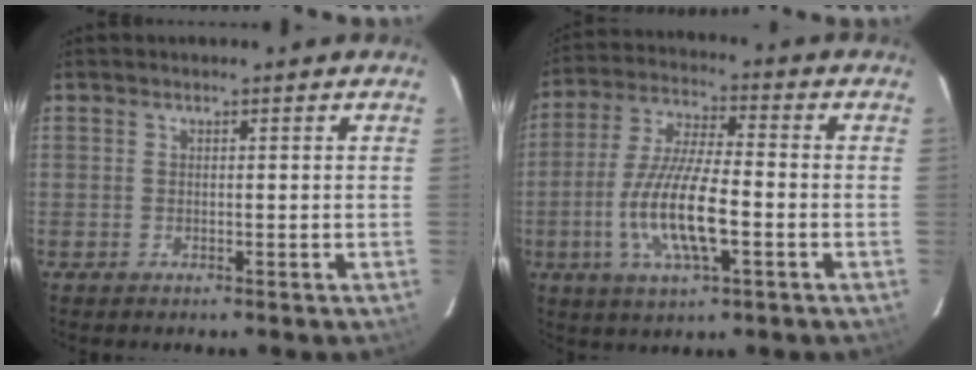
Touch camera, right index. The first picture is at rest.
{"total": 13.4, "force": [-3.8, 3.3, 12.4], "torque": [-0.255, -0.005, -0.072]}